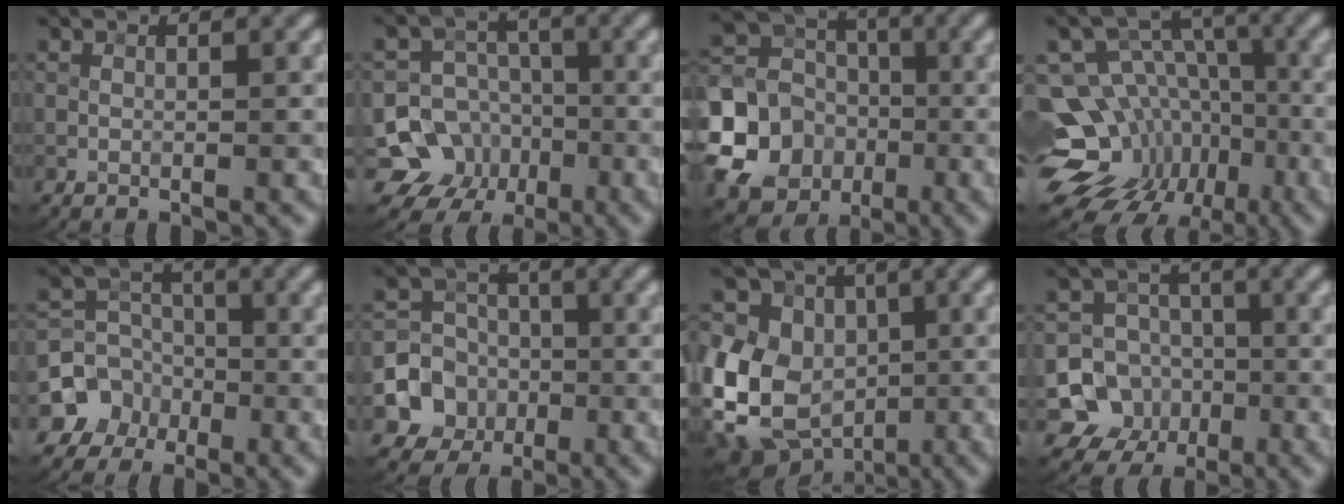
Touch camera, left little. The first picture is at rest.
{"total": 9.4, "force": [-4.0, 8.4, 1.5], "torque": [-0.009, -0.007, -0.096]}
{"total": 12.4, "force": [-3.3, 11.2, 4.2], "torque": [-0.119, -0.011, -0.079]}
{"total": 13.8, "force": [-4.6, 11.0, 7.1], "torque": [-0.123, 0.013, -0.058]}
{"total": 5.7, "force": [-2.7, 5.0, 0.5], "torque": [0.022, -0.002, -0.069]}
{"total": 5.2, "force": [-1.7, 4.7, 1.3], "torque": [-0.013, 0.001, -0.039]}
{"total": 16.0, "force": [-1.8, 13.3, 8.8], "torque": [-0.195, 0.022, -0.059]}
{"total": 7.8, "force": [-2.6, 7.1, 1.7], "torque": [-0.008, -0.003, -0.075]}